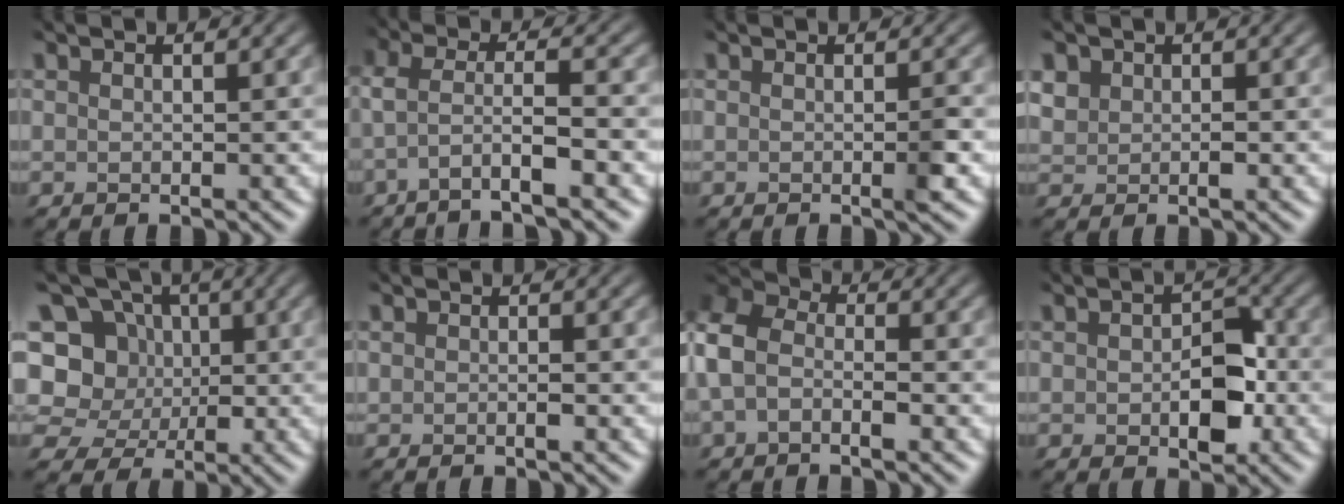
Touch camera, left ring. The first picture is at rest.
{"total": 4.3, "force": [-2.6, 0.5, 3.3], "torque": [-0.061, -0.008, -0.055]}
{"total": 1.4, "force": [-0.4, 0.3, 1.3], "torque": [-0.019, -0.003, -0.004]}
{"total": 1.3, "force": [0.3, 1.2, 0.5], "torque": [-0.025, -0.002, 0.016]}
{"total": 9.1, "force": [0.0, 8.3, 3.8], "torque": [-0.075, 0.038, -0.034]}
{"total": 0.9, "force": [-0.6, 0.1, 0.6], "torque": [-0.016, -0.004, -0.004]}
{"total": 5.7, "force": [-1.7, 4.0, 3.8], "torque": [-0.113, 0.000, -0.035]}
{"total": 4.5, "force": [-1.4, 2.7, 3.4], "torque": [-0.055, -0.004, -0.015]}